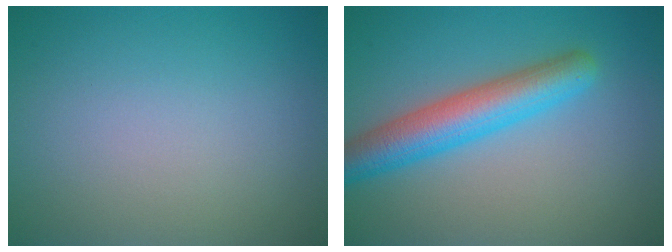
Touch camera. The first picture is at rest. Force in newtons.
{"total": 5.6, "press": 5.6, "slide": 0.1}